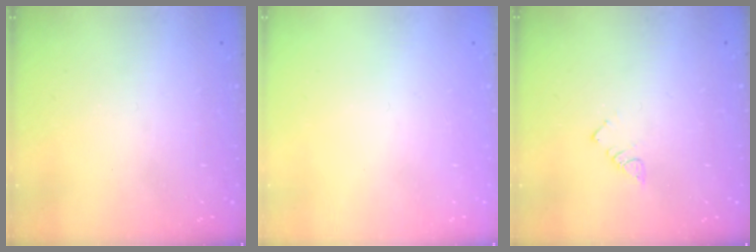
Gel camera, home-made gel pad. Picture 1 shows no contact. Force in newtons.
{"total": 1.8, "press": 1.7, "slide": 0.1}
{"total": 3.4, "press": 3.4, "slide": 0.5}